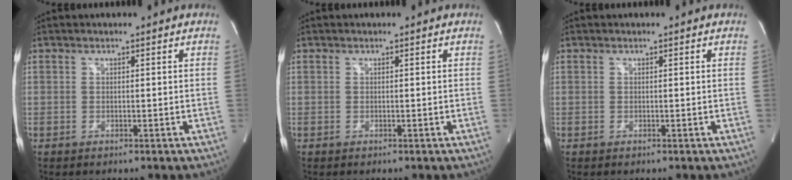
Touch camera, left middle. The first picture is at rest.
{"total": 0.0}
{"total": 0.0}